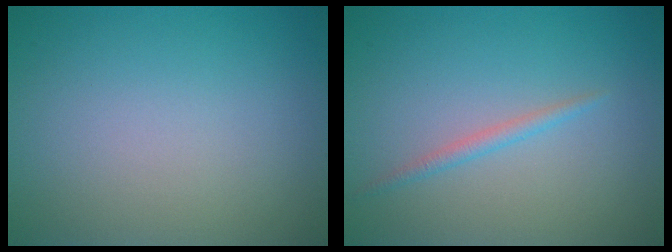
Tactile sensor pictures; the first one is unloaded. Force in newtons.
{"total": 1.1, "press": 1.1, "slide": 0.0}